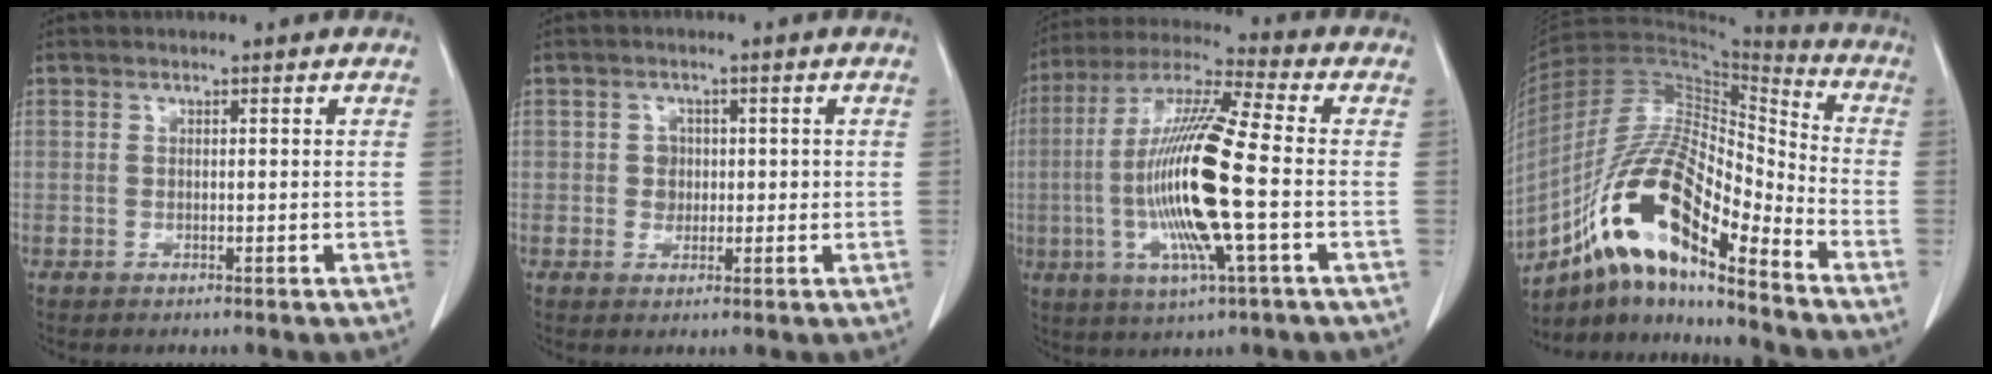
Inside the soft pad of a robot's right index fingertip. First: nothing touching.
{"total": 2.5, "force": [0.2, 2.3, 0.9], "torque": [-0.007, 0.006, 0.003]}
{"total": 17.6, "force": [-2.7, 1.0, 17.3], "torque": [-0.355, -0.008, -0.058]}
{"total": 17.6, "force": [-10.8, 4.0, 13.3], "torque": [-0.252, 0.022, -0.187]}